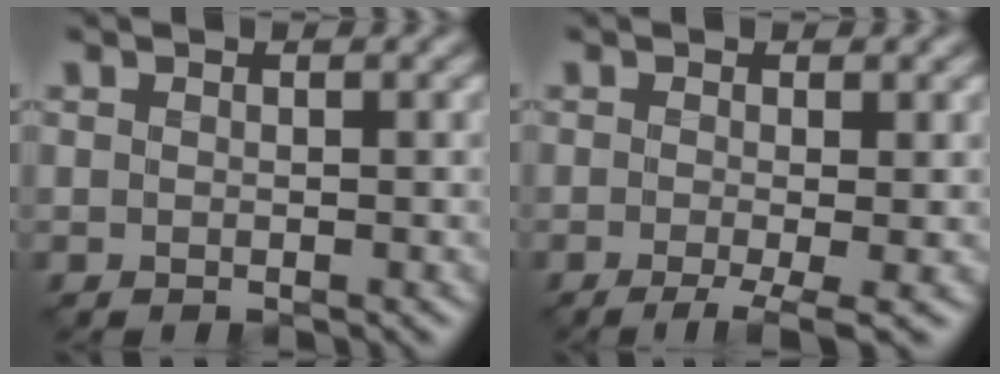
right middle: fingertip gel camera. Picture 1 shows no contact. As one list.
[{"total": 3.2, "force": [-1.4, 0.5, 2.8], "torque": [-0.049, -0.012, -0.028]}]